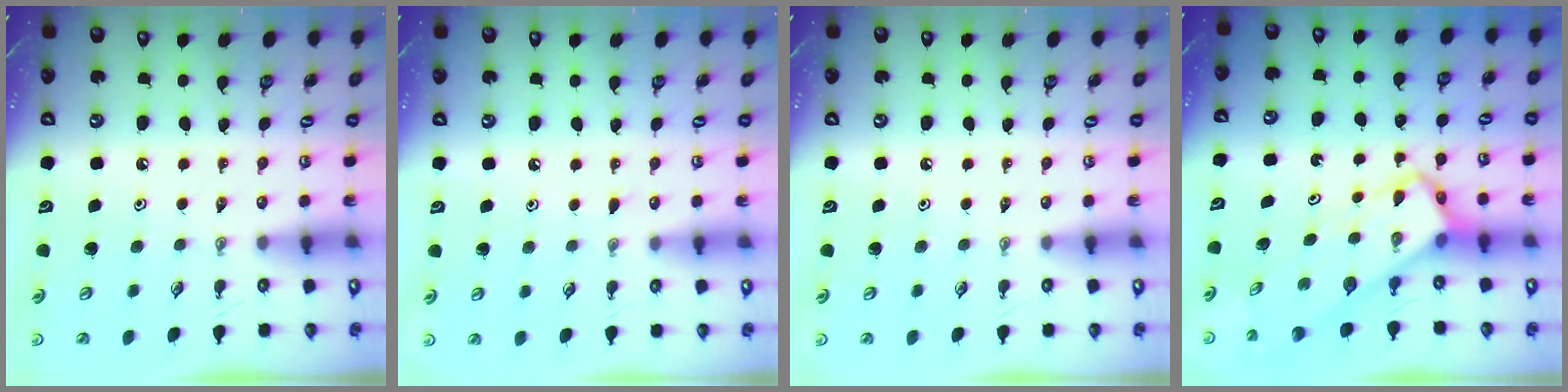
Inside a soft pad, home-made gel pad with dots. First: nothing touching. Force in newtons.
{"total": 4.0, "press": 4.0, "slide": 0.6}
{"total": 0.0}
{"total": 5.4, "press": 5.4, "slide": 0.5}